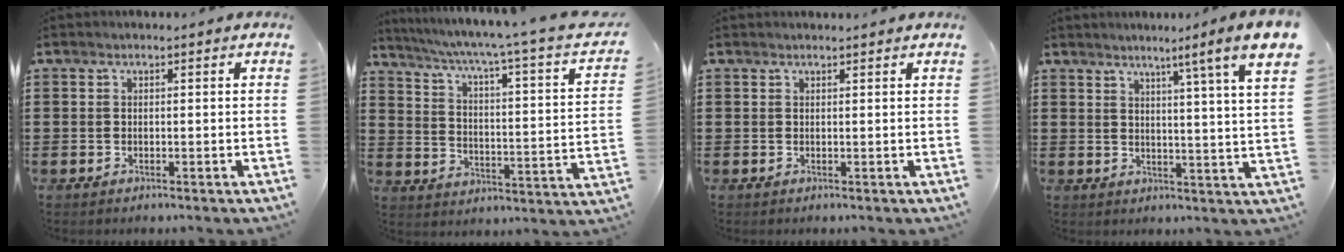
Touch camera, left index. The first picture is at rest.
{"total": 4.2, "force": [2.7, -0.7, 3.1], "torque": [-0.072, -0.040, 0.031]}
{"total": 0.5, "force": [0.5, 0.0, 0.1], "torque": [-0.004, 0.000, 0.011]}
{"total": 5.2, "force": [3.4, -1.8, 3.5], "torque": [-0.066, -0.037, 0.041]}